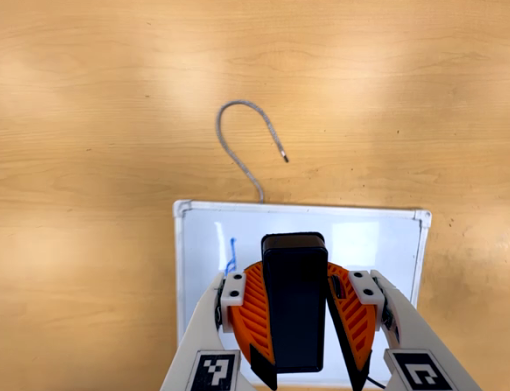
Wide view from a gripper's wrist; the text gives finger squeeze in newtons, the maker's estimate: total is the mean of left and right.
{"total": 9.5, "left": 9.4, "right": 9.5}